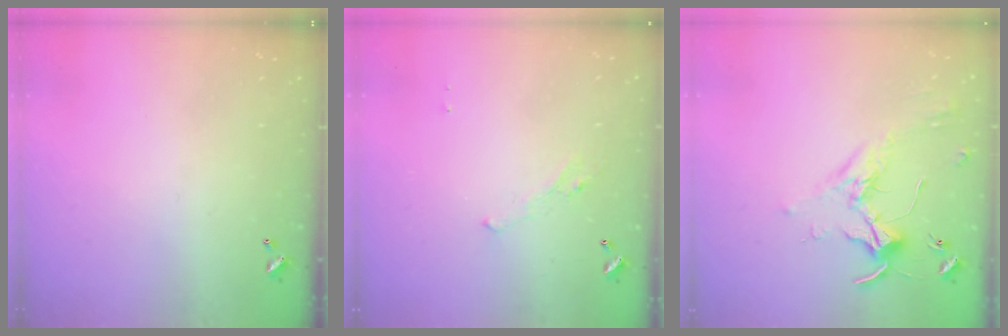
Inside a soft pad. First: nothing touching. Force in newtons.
{"total": 0.8, "press": 0.4, "slide": 0.7}
{"total": 1.7, "press": 1.7, "slide": 0.4}